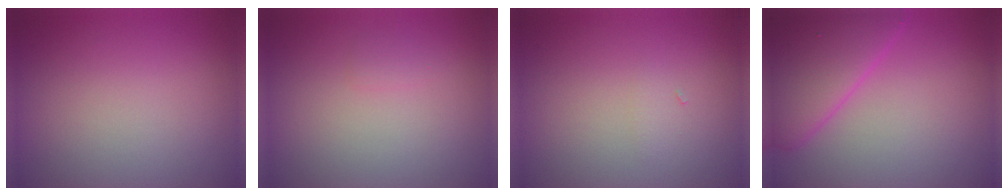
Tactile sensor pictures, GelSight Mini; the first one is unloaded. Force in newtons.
{"total": 0.6, "press": 0.6, "slide": 0.0}
{"total": 0.6, "press": 0.6, "slide": 0.0}
{"total": 6.0, "press": 6.0, "slide": 0.3}